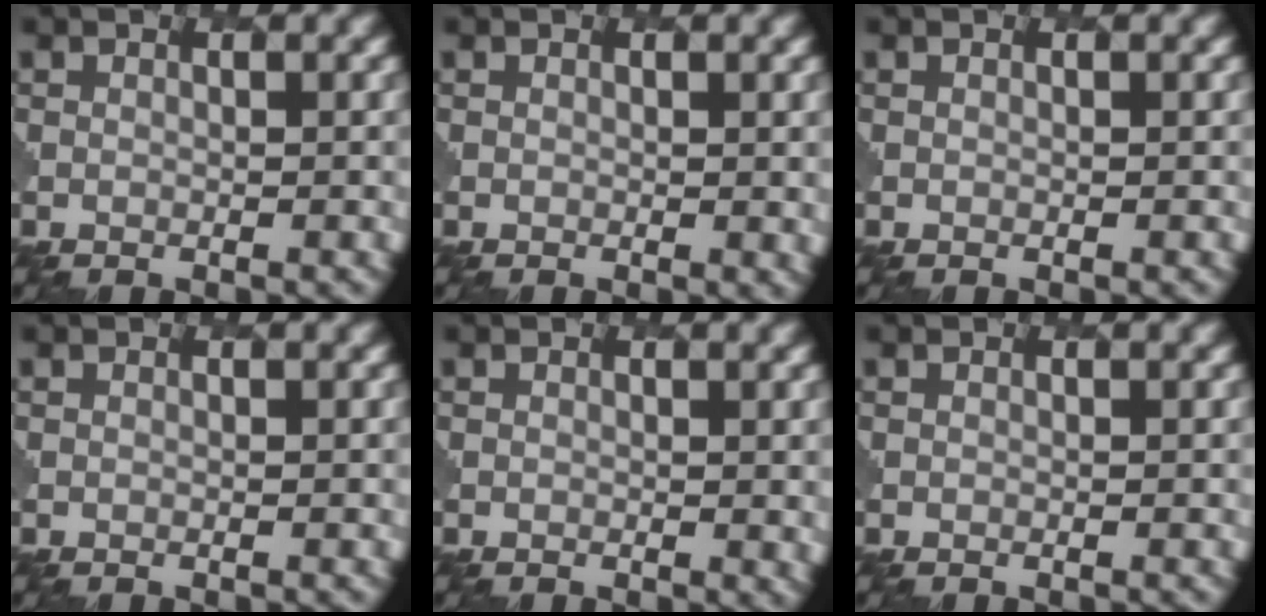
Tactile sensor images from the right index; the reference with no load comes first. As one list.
[{"total": 1.2, "force": [0.2, 0.5, 1.1], "torque": [-0.012, -0.005, 0.003]}, {"total": 0.0}, {"total": 0.0}, {"total": 1.5, "force": [0.2, 0.7, 1.3], "torque": [-0.015, -0.006, 0.004]}, {"total": 0.0}]